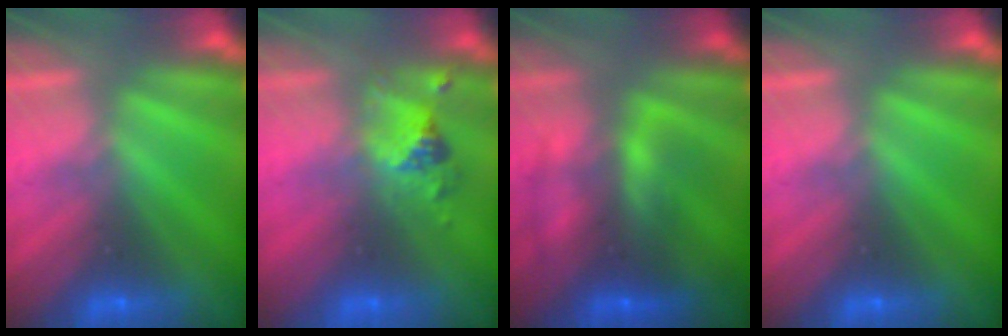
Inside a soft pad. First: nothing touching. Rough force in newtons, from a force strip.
{"total": 2.4}
{"total": 7.3}
{"total": 0.0}